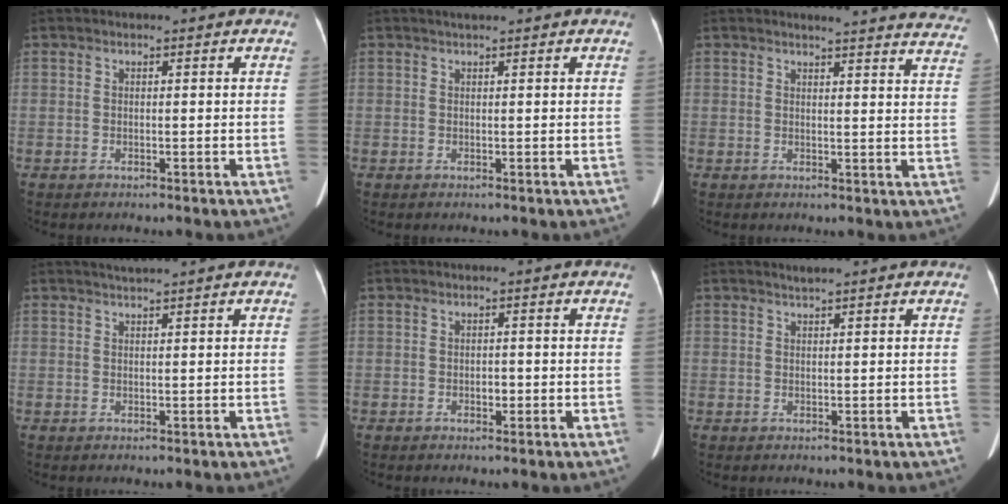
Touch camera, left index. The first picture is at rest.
{"total": 1.1, "force": [0.9, 0.0, 0.6], "torque": [-0.015, 0.007, 0.020]}
{"total": 17.6, "force": [16.9, 1.3, 4.6], "torque": [-0.040, -0.078, 0.168]}
{"total": 1.5, "force": [1.3, -0.5, 0.5], "torque": [-0.009, 0.004, 0.029]}
{"total": 1.2, "force": [-0.4, 0.8, 0.8], "torque": [-0.014, 0.001, -0.004]}
{"total": 1.0, "force": [0.8, -0.2, 0.5], "torque": [-0.015, 0.000, 0.021]}